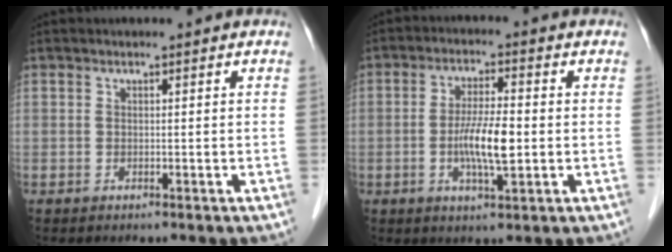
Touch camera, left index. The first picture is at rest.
{"total": 6.9, "force": [-1.3, 1.1, 6.7], "torque": [-0.130, -0.010, -0.026]}